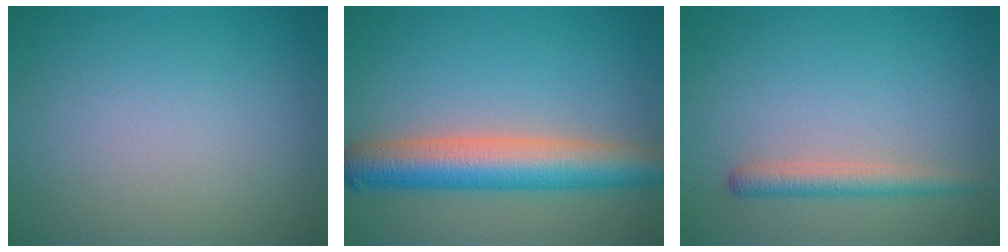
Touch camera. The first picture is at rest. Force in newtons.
{"total": 7.1, "press": 7.1, "slide": 0.3}
{"total": 2.3, "press": 2.3, "slide": 0.2}